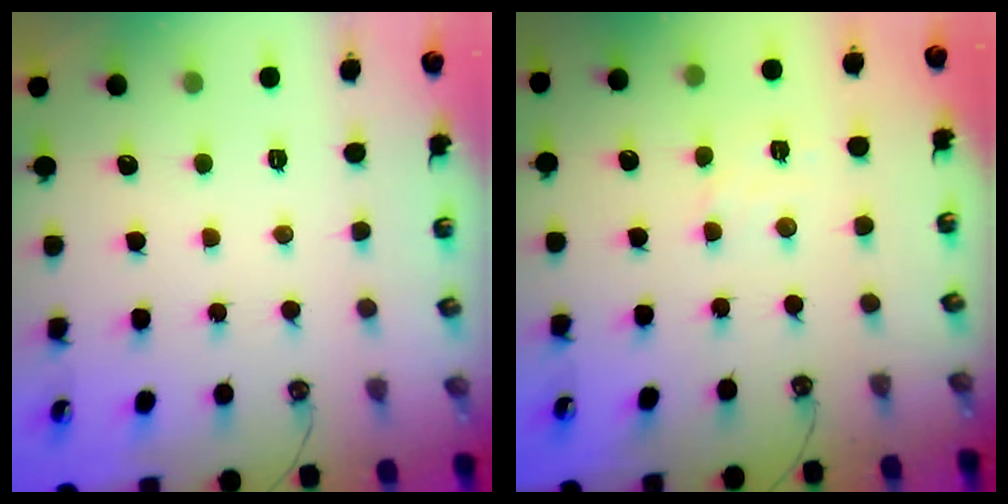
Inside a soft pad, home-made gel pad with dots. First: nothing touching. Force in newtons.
{"total": 2.6, "press": 2.6, "slide": 0.4}